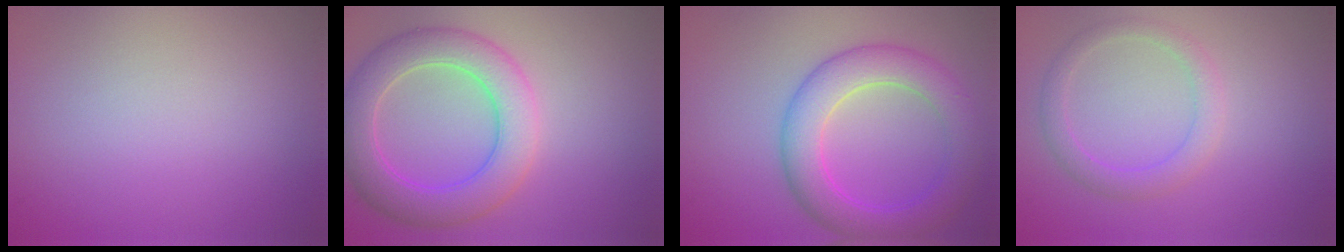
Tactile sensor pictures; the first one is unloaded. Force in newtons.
{"total": 6.0, "press": 6.0, "slide": 0.2}
{"total": 5.7, "press": 5.7, "slide": 0.2}
{"total": 2.3, "press": 2.2, "slide": 0.1}